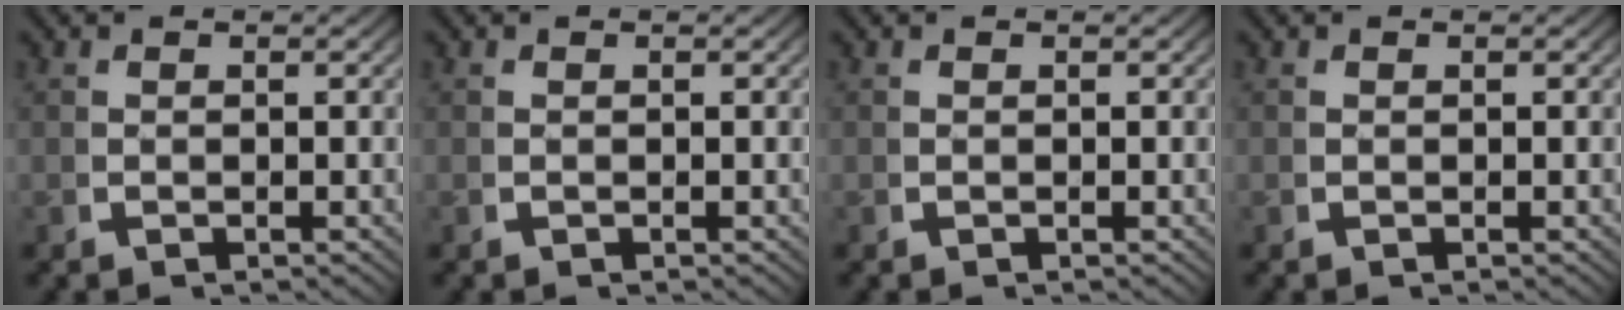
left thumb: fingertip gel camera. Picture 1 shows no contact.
{"total": 0.0}
{"total": 0.0}
{"total": 0.0}